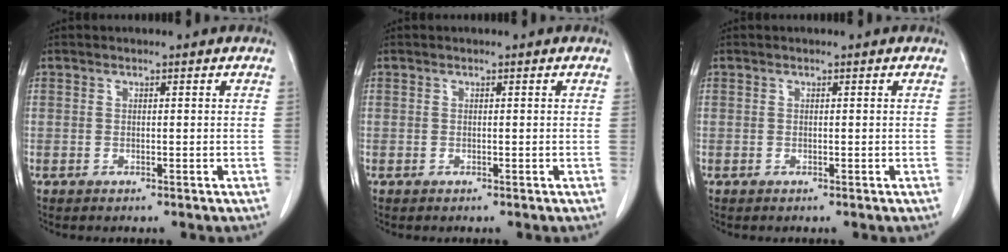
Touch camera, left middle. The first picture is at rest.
{"total": 0.0}
{"total": 0.0}